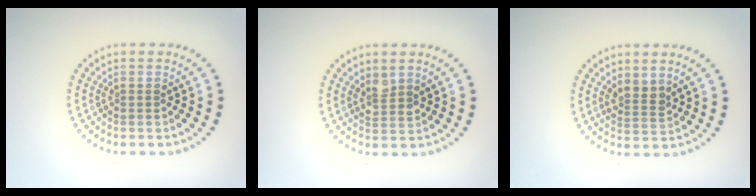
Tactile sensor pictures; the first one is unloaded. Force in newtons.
{"total": 1.5, "press": 1.3, "slide": 0.8}
{"total": 2.0, "press": 1.7, "slide": 1.0}